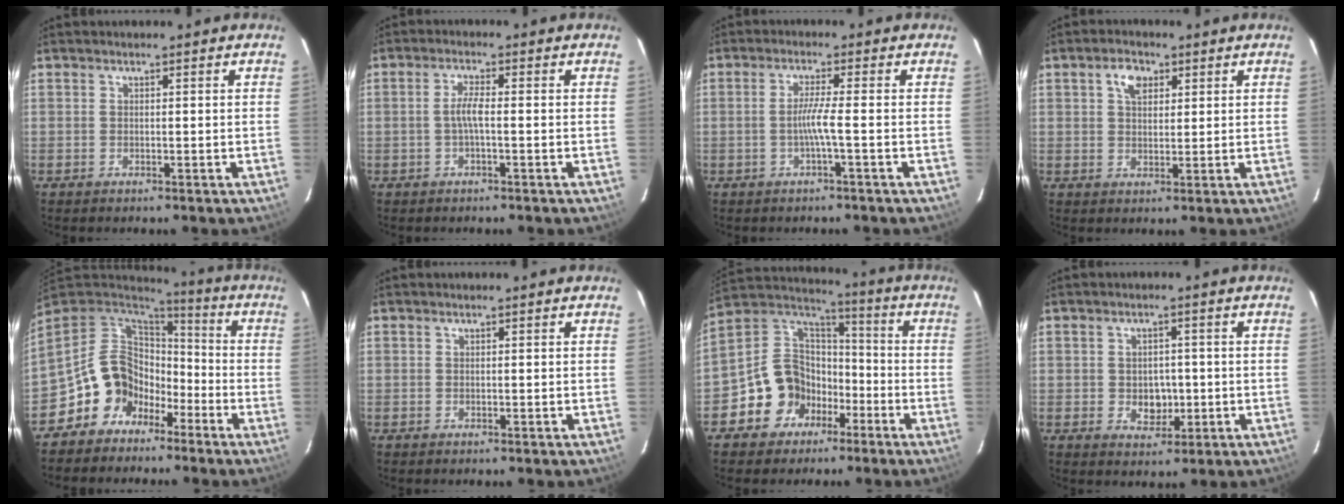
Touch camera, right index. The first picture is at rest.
{"total": 3.0, "force": [-0.5, 0.3, 2.9], "torque": [-0.059, 0.004, -0.010]}
{"total": 3.4, "force": [-1.1, -0.9, 3.0], "torque": [-0.062, -0.003, -0.021]}
{"total": 4.4, "force": [1.9, 2.8, 2.7], "torque": [-0.043, 0.014, 0.034]}
{"total": 13.2, "force": [-7.2, 10.3, 4.0], "torque": [-0.098, 0.031, -0.124]}
{"total": 0.0}
{"total": 13.8, "force": [-7.0, 11.0, 4.6], "torque": [-0.108, 0.036, -0.114]}
{"total": 4.6, "force": [-0.6, 3.8, 2.6], "torque": [-0.043, 0.001, -0.001]}